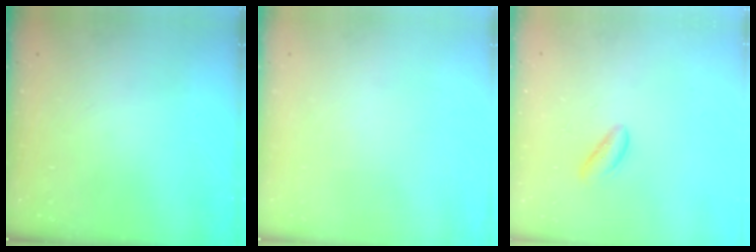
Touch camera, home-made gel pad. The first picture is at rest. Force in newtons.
{"total": 0.0}
{"total": 1.9, "press": 1.9, "slide": 0.4}